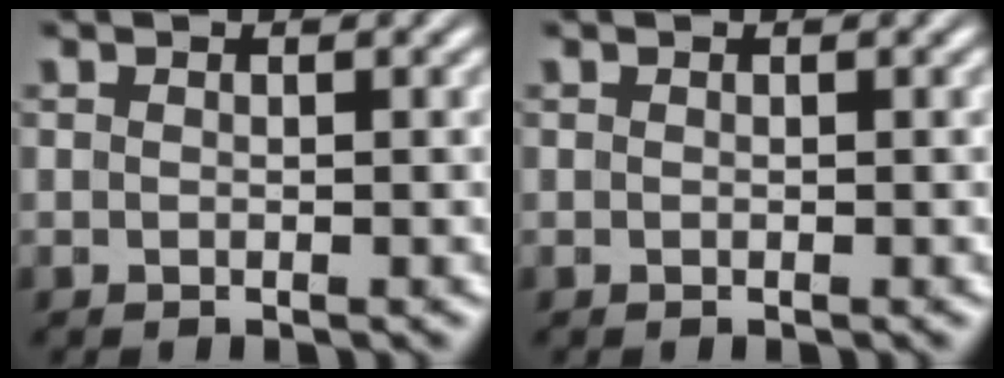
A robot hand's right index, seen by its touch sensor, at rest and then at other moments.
{"total": 0.0}